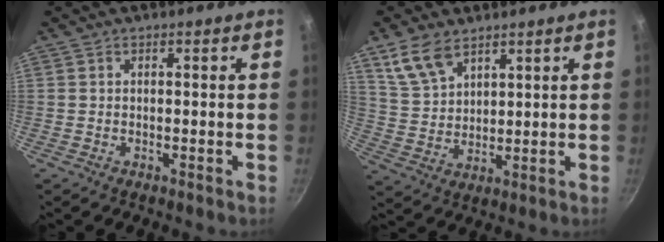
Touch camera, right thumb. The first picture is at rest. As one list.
[{"total": 8.0, "force": [5.4, 4.3, 4.0], "torque": [-0.066, -0.018, 0.119]}]